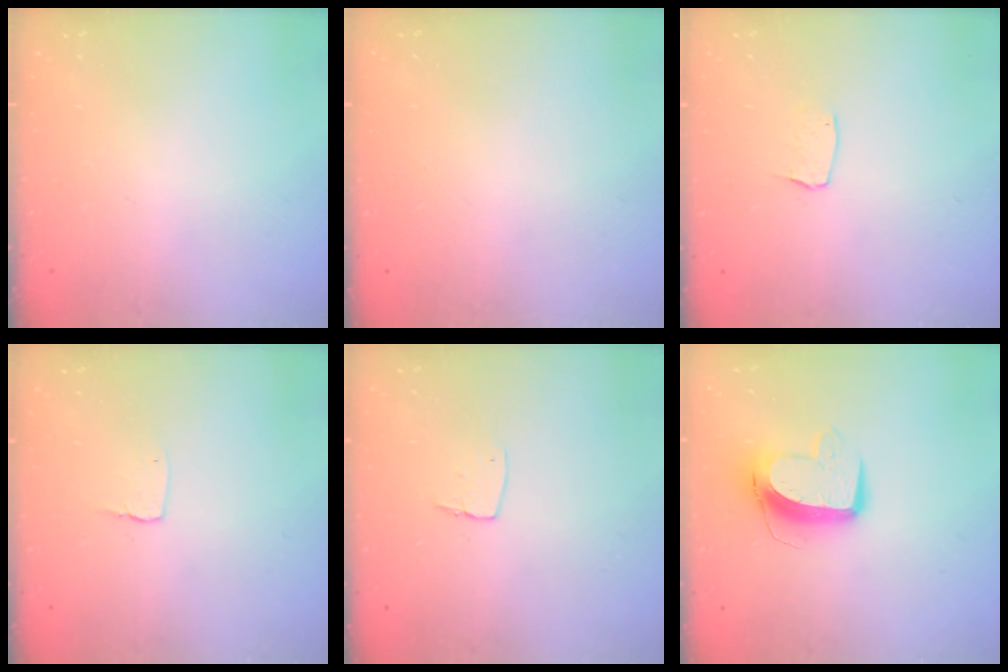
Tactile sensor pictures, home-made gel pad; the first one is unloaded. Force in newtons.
{"total": 0.0}
{"total": 3.7, "press": 3.7, "slide": 0.2}
{"total": 2.9, "press": 2.9, "slide": 0.2}
{"total": 4.9, "press": 4.8, "slide": 0.3}
{"total": 11.1, "press": 11.0, "slide": 1.0}